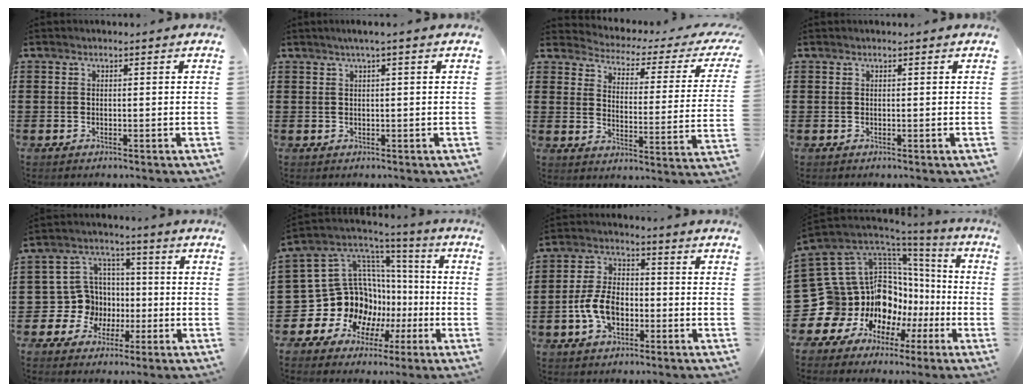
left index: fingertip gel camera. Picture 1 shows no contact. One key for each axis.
{"total": 1.4, "fx": 0.5, "fy": -0.2, "fz": 1.3, "tx": -0.023, "ty": -0.001, "tz": 0.009}
{"total": 2.1, "fx": 1.8, "fy": 0.5, "fz": 1.0, "tx": -0.037, "ty": -0.025, "tz": 0.019}
{"total": 0.0}
{"total": 8.9, "fx": -1.0, "fy": 8.6, "fz": 2.2, "tx": -0.101, "ty": 0.003, "tz": -0.016}
{"total": 15.4, "fx": -2.5, "fy": 14.2, "fz": 5.5, "tx": -0.156, "ty": -0.034, "tz": -0.009}
{"total": 7.5, "fx": -2.3, "fy": 4.6, "fz": 5.4, "tx": -0.128, "ty": 0.005, "tz": -0.049}
{"total": 16.2, "fx": -2.7, "fy": 14.6, "fz": 6.4, "tx": -0.191, "ty": -0.051, "tz": 0.004}